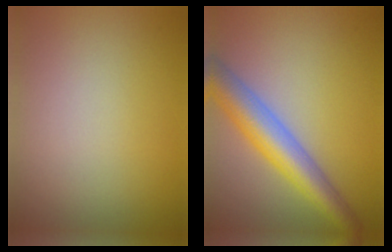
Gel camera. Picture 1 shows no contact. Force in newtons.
{"total": 6.2, "press": 6.2, "slide": 0.2}